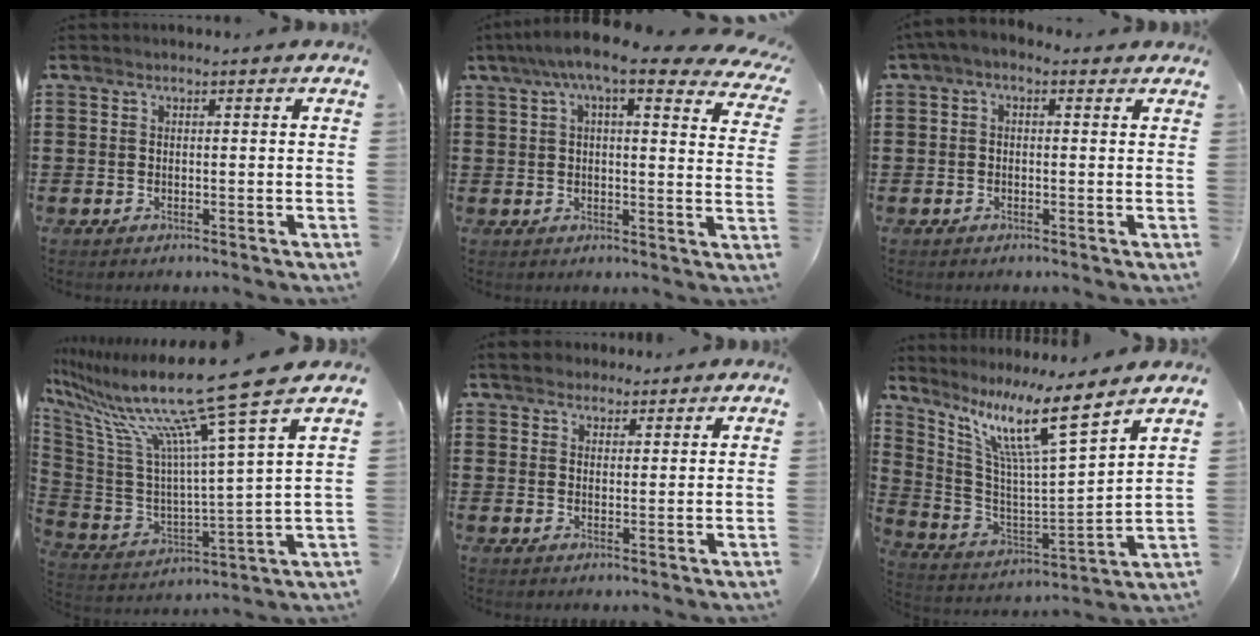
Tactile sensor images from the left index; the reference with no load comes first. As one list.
[{"total": 8.3, "force": [6.3, 0.9, 5.4], "torque": [-0.117, -0.015, 0.108]}, {"total": 1.6, "force": [-0.7, 0.8, 1.2], "torque": [-0.030, 0.002, -0.017]}, {"total": 16.6, "force": [12.8, -0.2, 10.7], "torque": [-0.230, -0.088, 0.199]}, {"total": 3.2, "force": [2.8, 1.4, 0.4], "torque": [-0.018, 0.004, 0.054]}, {"total": 12.0, "force": [7.9, -0.1, 9.0], "torque": [-0.201, -0.051, 0.122]}]